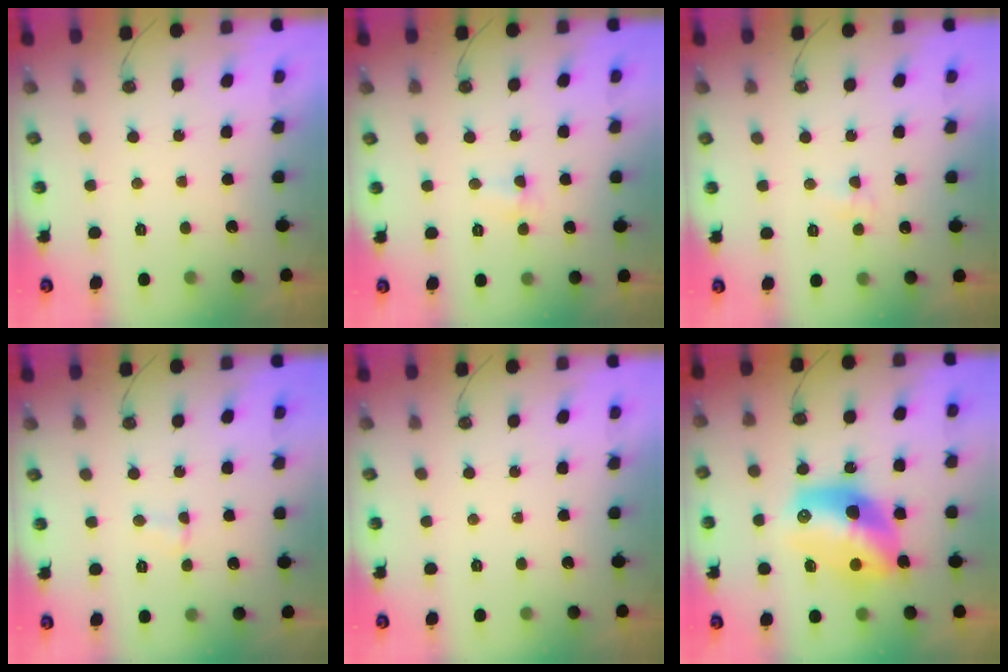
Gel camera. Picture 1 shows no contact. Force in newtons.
{"total": 4.5, "press": 4.5, "slide": 0.6}
{"total": 3.5, "press": 3.5, "slide": 0.6}
{"total": 1.8, "press": 1.7, "slide": 0.4}
{"total": 0.0}
{"total": 15.2, "press": 15.1, "slide": 1.3}